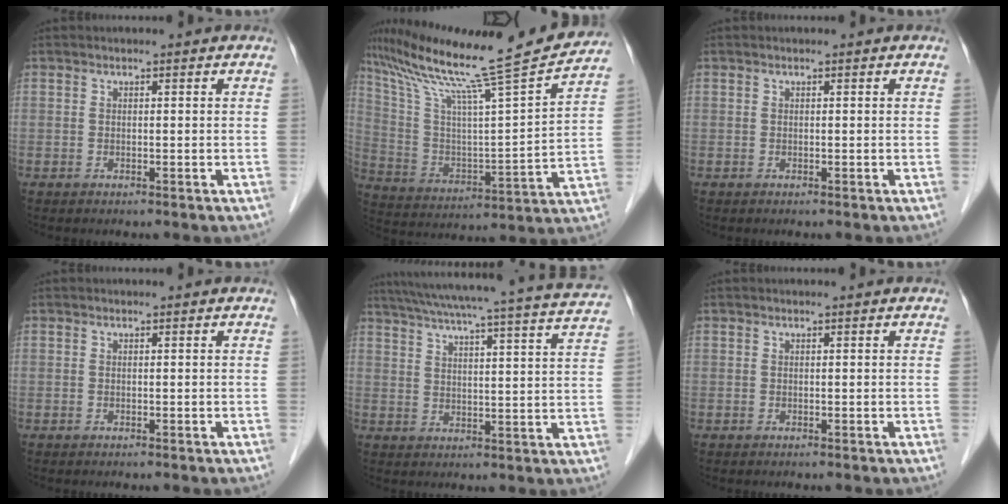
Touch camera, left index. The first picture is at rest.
{"total": 23.3, "force": [20.3, -1.0, 11.5], "torque": [-0.208, -0.026, 0.317]}
{"total": 0.0}
{"total": 0.0}
{"total": 23.9, "force": [21.2, -0.6, 10.9], "torque": [-0.179, -0.022, 0.269]}
{"total": 0.0}